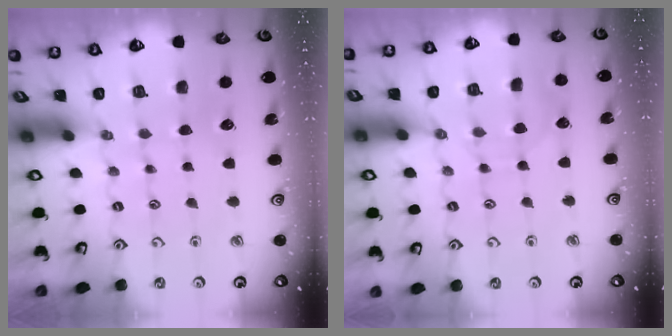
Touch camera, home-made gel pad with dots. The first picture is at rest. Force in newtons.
{"total": 2.8, "press": 2.8, "slide": 0.4}